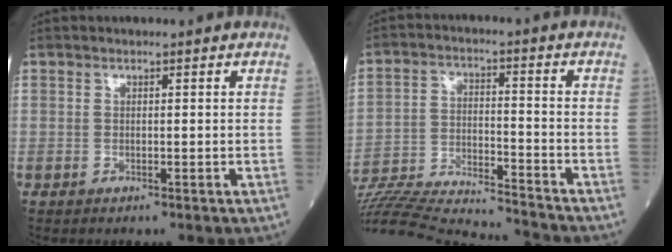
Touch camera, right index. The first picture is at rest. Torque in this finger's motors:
{"motor_torque": [-1.92, -0.21, -1.05, -0.21]}